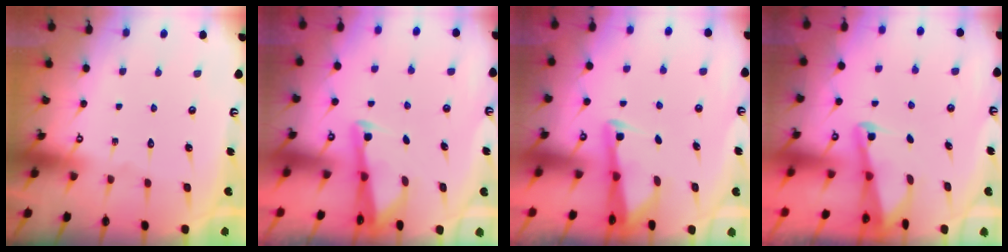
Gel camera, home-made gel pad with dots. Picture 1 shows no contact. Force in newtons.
{"total": 2.6, "press": 2.6, "slide": 0.1}
{"total": 2.5, "press": 2.5, "slide": 0.3}
{"total": 2.1, "press": 2.0, "slide": 0.4}